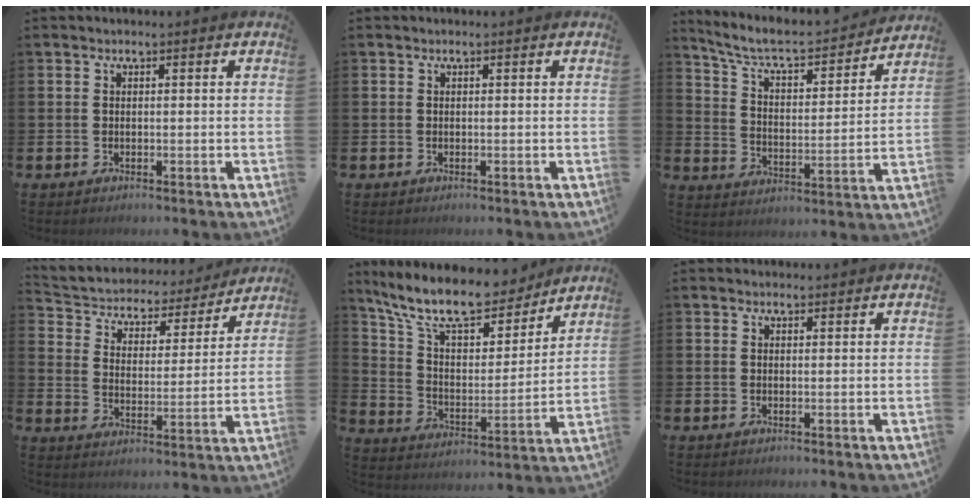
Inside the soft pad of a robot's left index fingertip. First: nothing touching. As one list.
[{"total": 0.0}, {"total": 7.5, "force": [6.8, 1.6, 2.9], "torque": [-0.092, -0.047, 0.113]}, {"total": 4.3, "force": [3.8, 2.0, 0.3], "torque": [-0.038, -0.035, 0.058]}, {"total": 12.8, "force": [11.1, 3.7, 5.2], "torque": [-0.139, -0.068, 0.196]}, {"total": 0.7, "force": [0.6, 0.3, 0.1], "torque": [0.007, 0.000, 0.009]}]